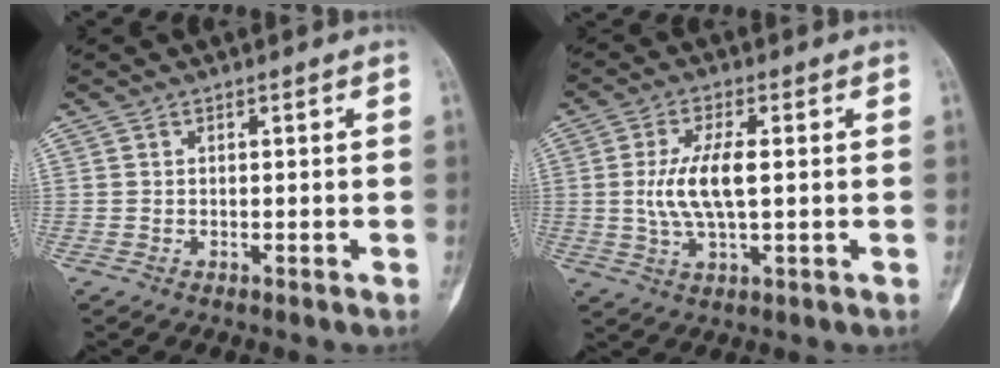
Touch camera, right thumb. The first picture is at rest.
{"total": 8.3, "force": [0.4, 2.9, 7.8], "torque": [-0.166, -0.001, 0.008]}